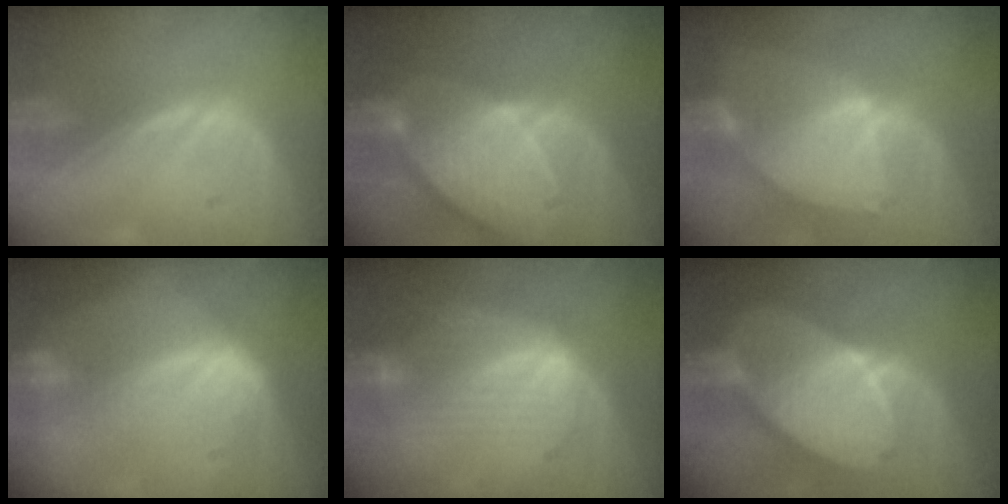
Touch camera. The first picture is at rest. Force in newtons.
{"total": 10.7, "press": 9.4, "slide": 5.2}
{"total": 8.5, "press": 7.5, "slide": 4.0}
{"total": 6.9, "press": 6.9, "slide": 0.5}
{"total": 7.2, "press": 7.1, "slide": 1.0}
{"total": 10.6, "press": 10.6, "slide": 0.7}